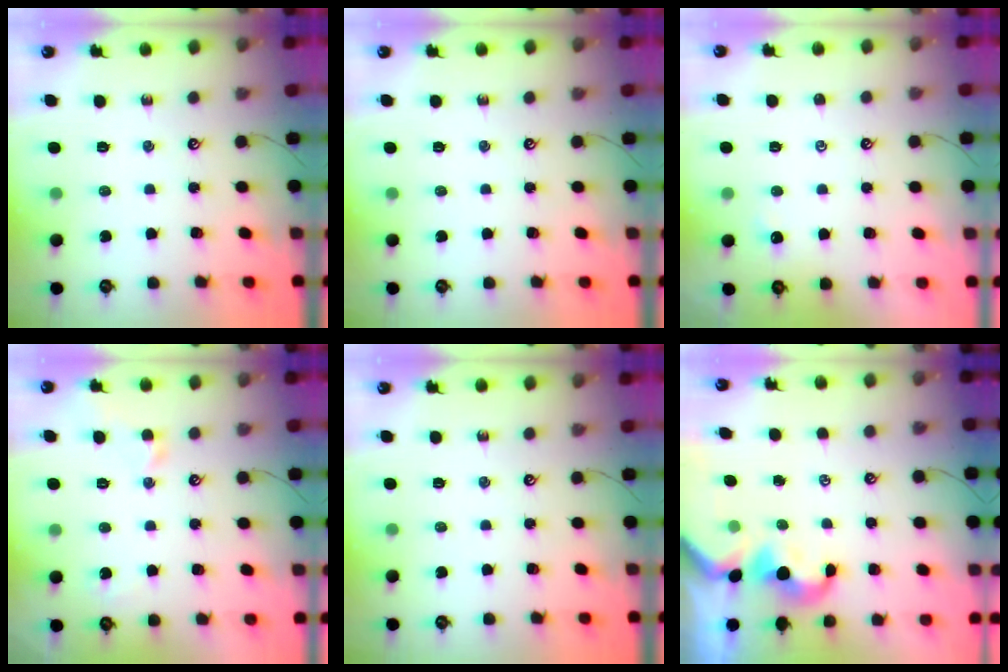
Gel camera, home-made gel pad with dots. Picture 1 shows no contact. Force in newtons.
{"total": 0.0}
{"total": 0.0}
{"total": 2.3, "press": 2.2, "slide": 0.6}
{"total": 0.0}
{"total": 0.9, "press": 0.8, "slide": 0.4}